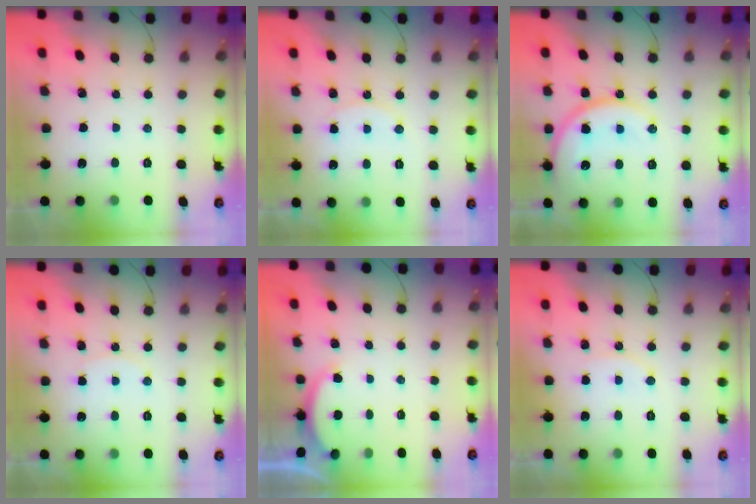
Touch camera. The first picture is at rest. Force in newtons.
{"total": 8.8, "press": 8.8, "slide": 0.6}
{"total": 17.2, "press": 17.2, "slide": 1.6}
{"total": 5.8, "press": 5.7, "slide": 0.6}
{"total": 1.9, "press": 1.8, "slide": 0.5}
{"total": 5.9, "press": 5.9, "slide": 0.8}